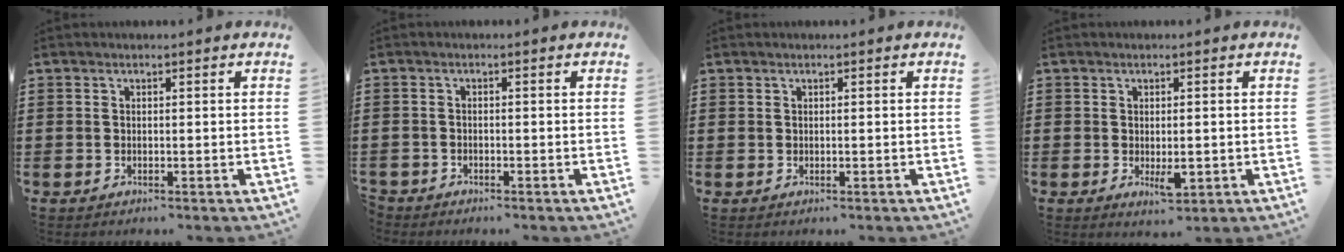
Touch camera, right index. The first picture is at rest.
{"total": 1.2, "force": [-1.1, 0.3, 0.0], "torque": [-0.005, 0.003, -0.025]}
{"total": 0.0}
{"total": 3.2, "force": [-0.5, 1.2, 2.9], "torque": [-0.057, -0.001, -0.009]}